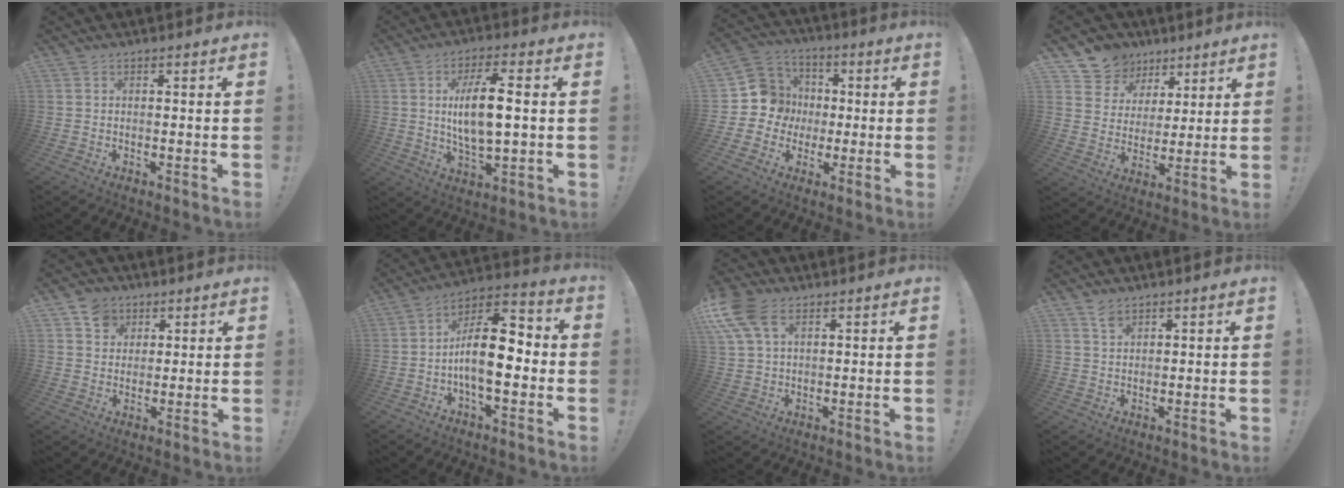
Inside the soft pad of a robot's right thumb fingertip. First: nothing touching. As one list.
[{"total": 12.4, "force": [1.5, 4.1, 11.6], "torque": [-0.212, -0.003, 0.018]}, {"total": 11.9, "force": [-0.6, 11.4, 3.3], "torque": [-0.044, 0.015, 0.001]}, {"total": 10.3, "force": [6.0, 8.2, 1.6], "torque": [-0.031, -0.047, 0.125]}, {"total": 7.6, "force": [4.0, 6.3, 1.5], "torque": [-0.015, -0.025, 0.078]}, {"total": 15.9, "force": [-2.4, 7.0, 14.0], "torque": [-0.239, 0.016, -0.041]}, {"total": 11.2, "force": [4.8, 6.5, 7.7], "torque": [-0.167, -0.015, 0.091]}, {"total": 3.4, "force": [2.6, 1.8, 1.4], "torque": [-0.016, -0.016, 0.046]}]